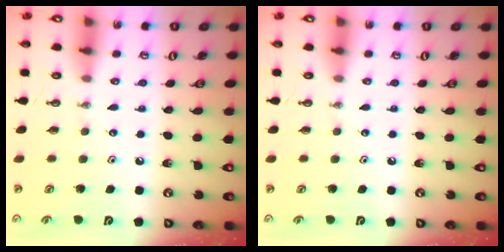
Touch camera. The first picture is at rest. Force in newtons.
{"total": 0.0}